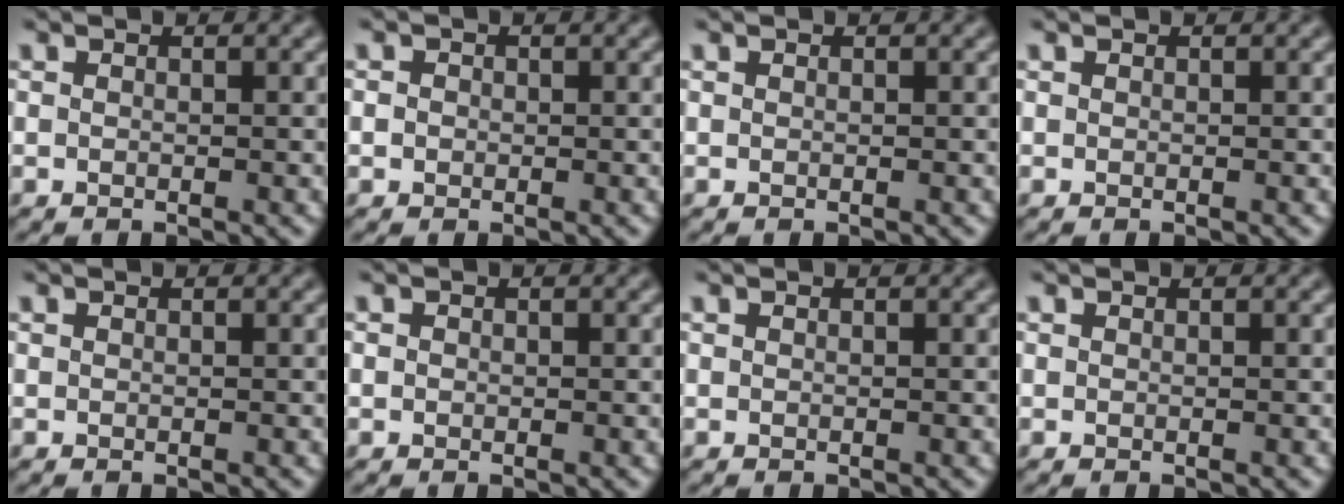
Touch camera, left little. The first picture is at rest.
{"total": 1.8, "force": [0.5, 1.5, 0.8], "torque": [-0.008, 0.012, -0.001]}
{"total": 0.0}
{"total": 0.0}
{"total": 0.0}
{"total": 0.7, "force": [0.2, 0.6, 0.3], "torque": [-0.005, 0.006, 0.004]}
{"total": 0.0}
{"total": 0.0}